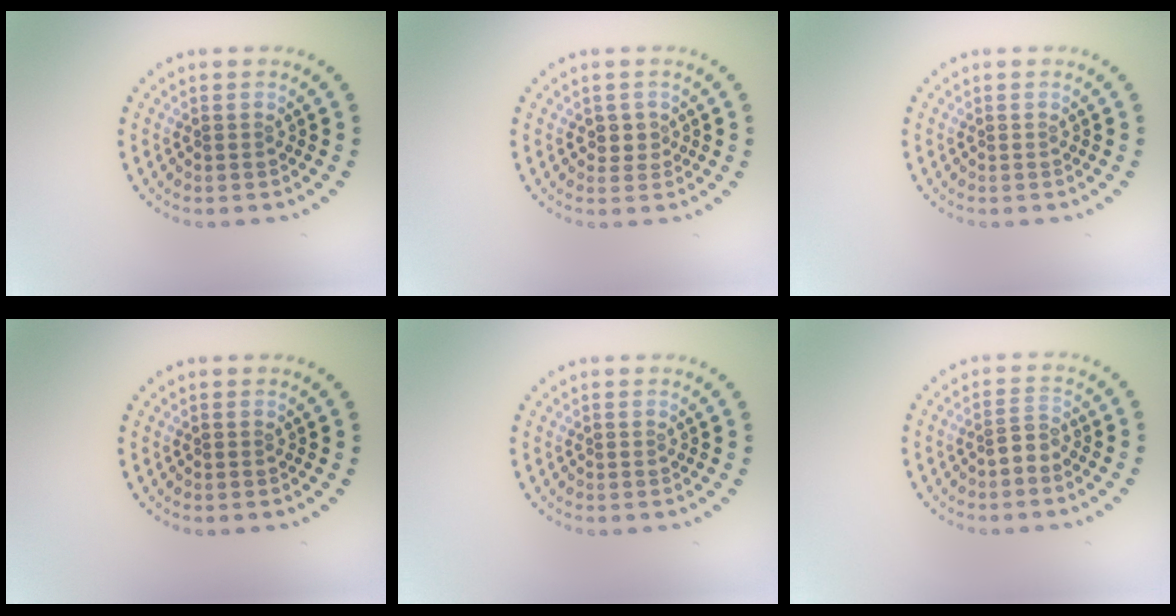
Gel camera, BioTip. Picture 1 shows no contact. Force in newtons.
{"total": 1.3, "press": 1.1, "slide": 0.6}
{"total": 0.0}
{"total": 0.0}
{"total": 0.0}
{"total": 1.7, "press": 1.2, "slide": 1.1}